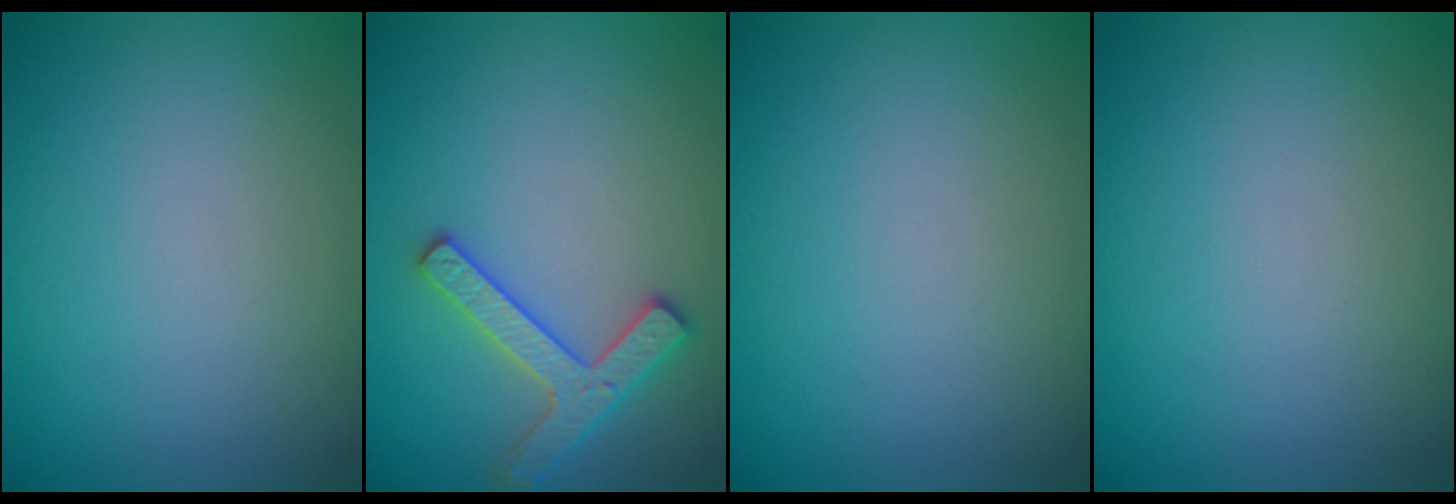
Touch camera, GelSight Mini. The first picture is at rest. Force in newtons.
{"total": 2.8, "press": 2.8, "slide": 0.3}
{"total": 0.0}
{"total": 0.0}